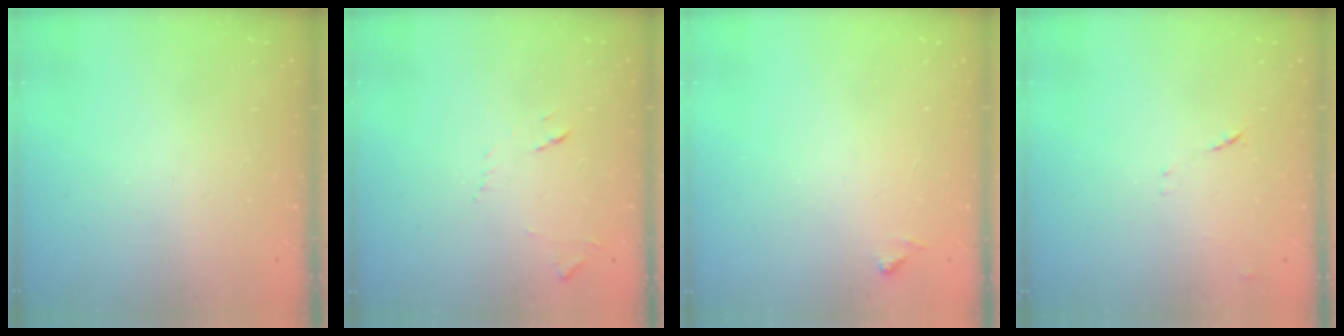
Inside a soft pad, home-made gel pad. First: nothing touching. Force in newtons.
{"total": 7.8, "press": 7.8, "slide": 0.6}
{"total": 6.5, "press": 6.4, "slide": 0.4}
{"total": 7.2, "press": 7.2, "slide": 0.6}